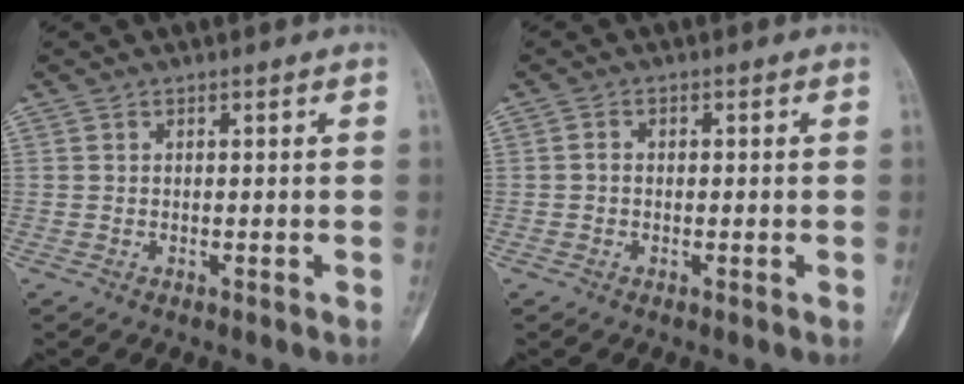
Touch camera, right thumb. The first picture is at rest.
{"total": 1.2, "force": [-0.1, 0.9, 0.7], "torque": [-0.006, 0.003, -0.006]}